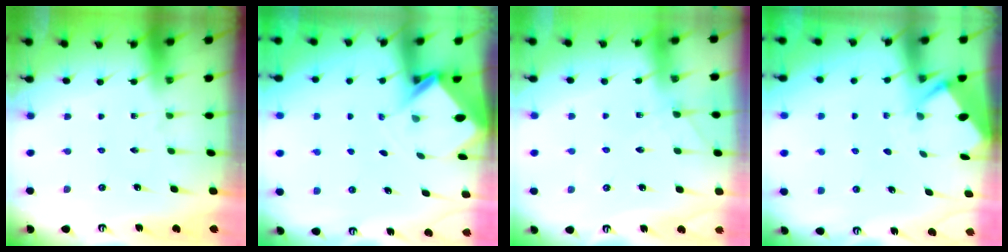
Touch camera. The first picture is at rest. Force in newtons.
{"total": 3.7, "press": 3.6, "slide": 0.3}
{"total": 3.6, "press": 3.6, "slide": 0.4}
{"total": 2.8, "press": 2.8, "slide": 0.2}